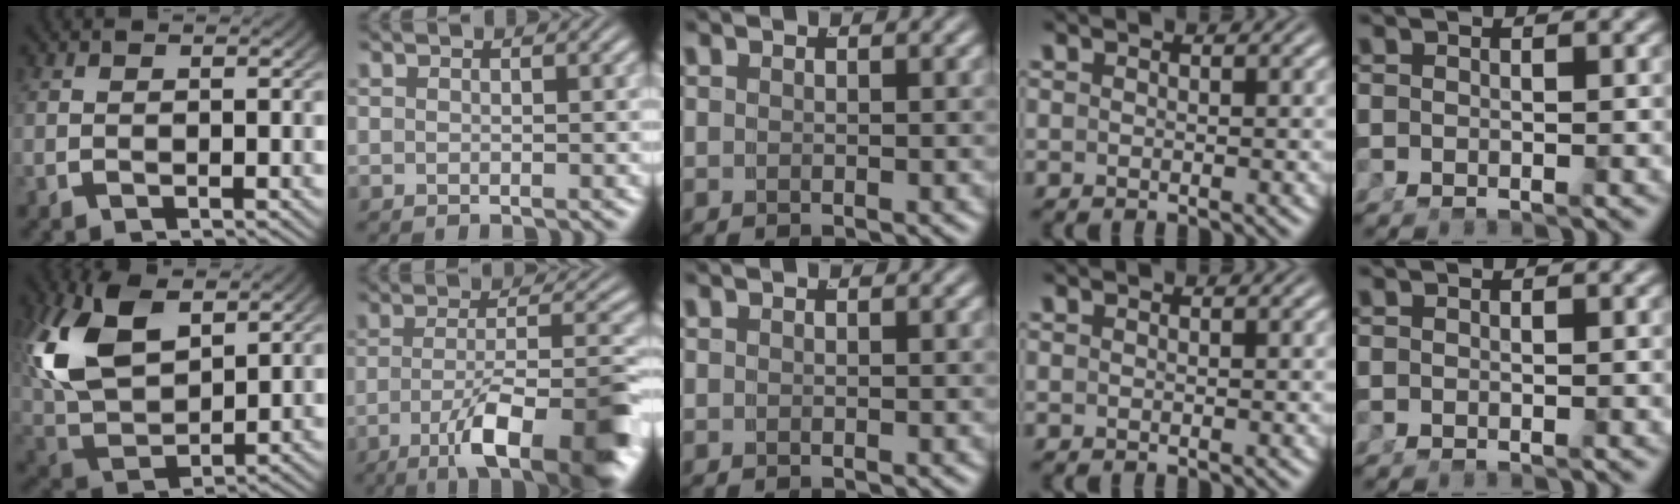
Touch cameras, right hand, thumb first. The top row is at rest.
{"thumb": {"total": 11.4, "force": [2.6, 7.4, 8.3], "torque": [-0.212, -0.025, 0.063]}, "index": {"total": 11.7, "force": [-5.2, 3.1, 9.9], "torque": [-0.142, -0.023, -0.068]}}